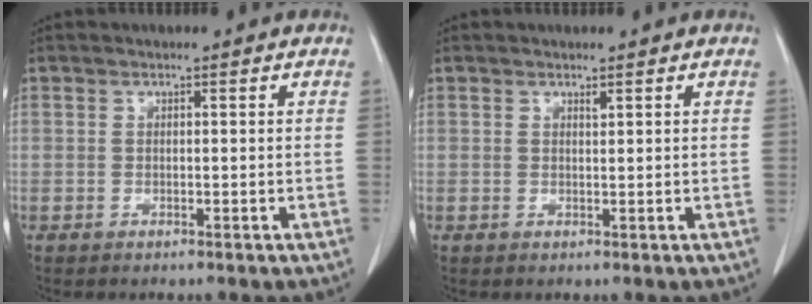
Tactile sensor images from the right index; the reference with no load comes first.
{"total": 0.5, "force": [0.4, 0.0, 0.3], "torque": [-0.006, -0.004, 0.008]}